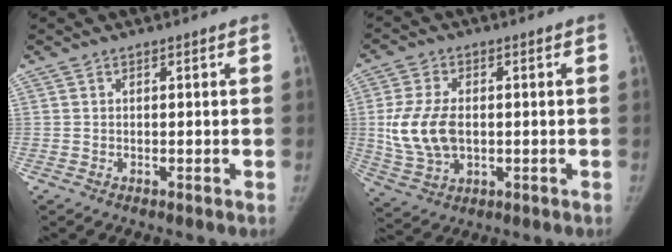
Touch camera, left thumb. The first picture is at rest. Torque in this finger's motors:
{"motor_torque": [0.04, 0.52, 0.11, -0.11, 0.11]}